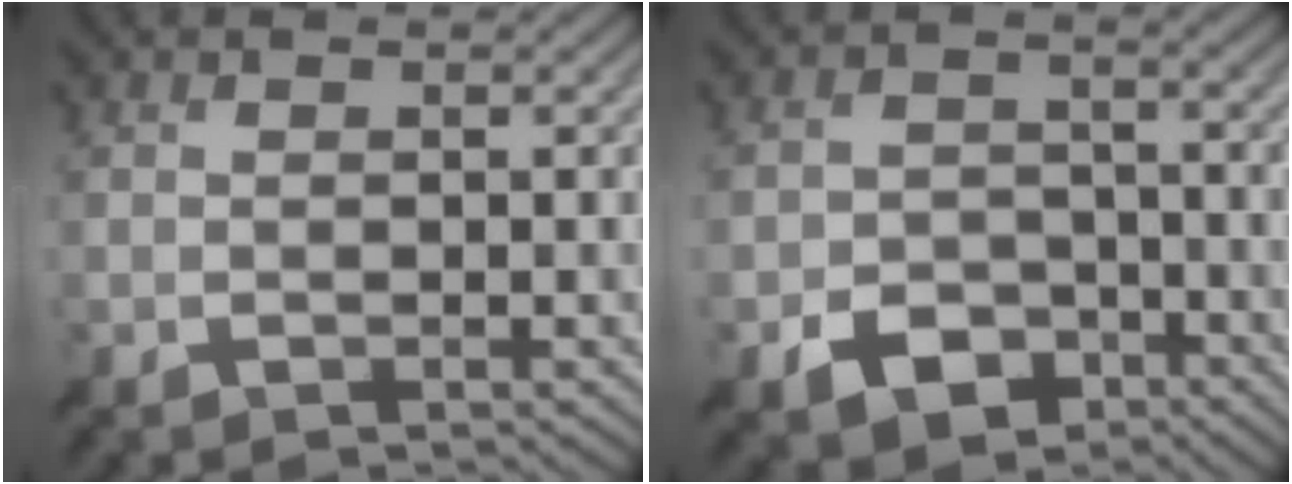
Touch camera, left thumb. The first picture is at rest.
{"total": 5.2, "force": [-3.2, 3.5, 2.1], "torque": [-0.042, -0.006, -0.060]}